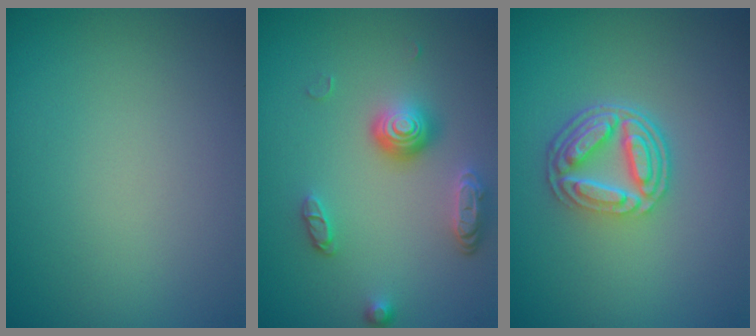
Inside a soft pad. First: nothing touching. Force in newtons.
{"total": 3.7, "press": 2.9, "slide": 2.3}
{"total": 5.3, "press": 3.9, "slide": 3.7}